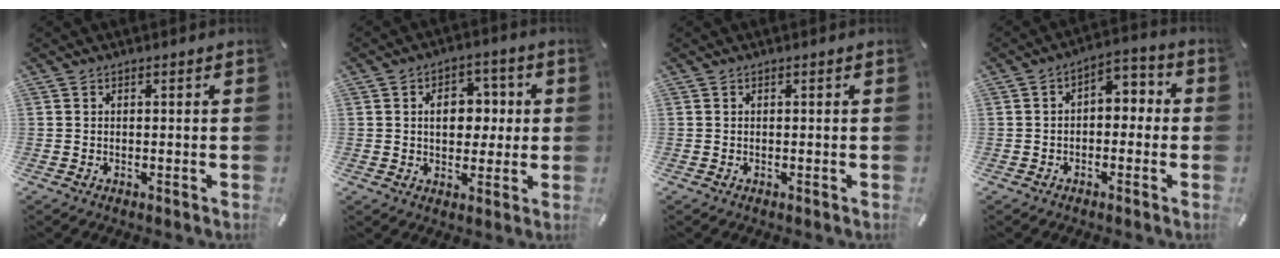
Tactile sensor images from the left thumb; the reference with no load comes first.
{"total": 9.1, "force": [1.1, 6.9, 5.9], "torque": [-0.069, 0.000, 0.012]}
{"total": 0.0}
{"total": 3.9, "force": [-1.4, 2.8, 2.3], "torque": [-0.036, 0.005, -0.035]}